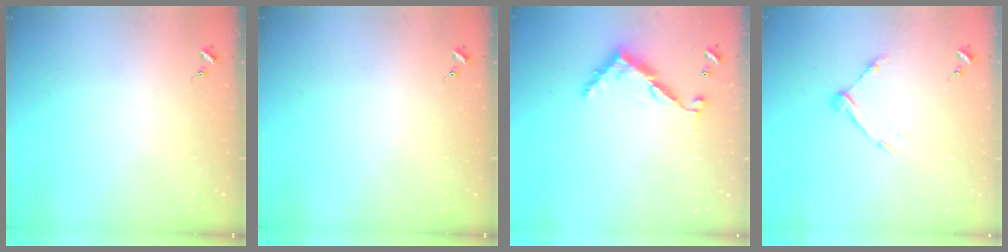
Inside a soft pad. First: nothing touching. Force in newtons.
{"total": 0.0}
{"total": 9.2, "press": 9.2, "slide": 0.6}
{"total": 8.7, "press": 8.7, "slide": 0.5}